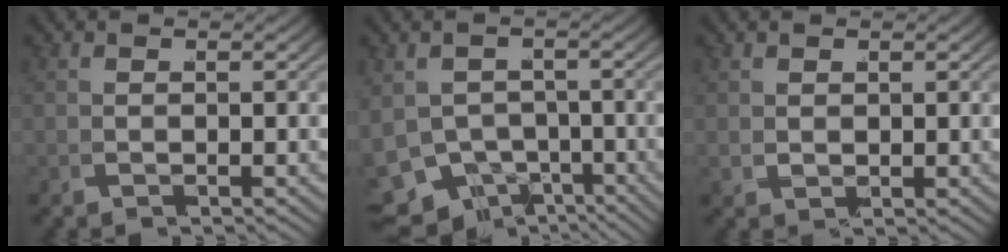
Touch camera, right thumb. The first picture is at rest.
{"total": 8.5, "force": [-3.9, 6.5, 3.9], "torque": [-0.083, -0.061, -0.044]}
{"total": 2.2, "force": [0.9, 1.7, 1.0], "torque": [-0.029, -0.005, 0.024]}